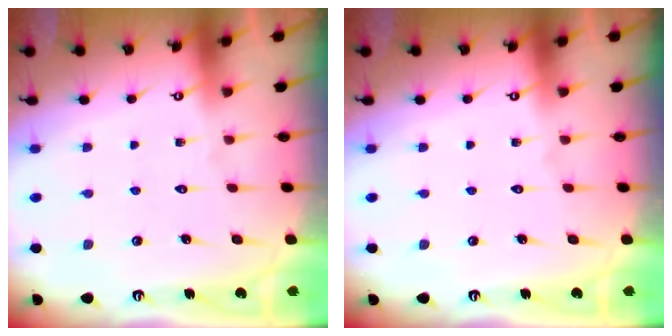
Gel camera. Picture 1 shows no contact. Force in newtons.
{"total": 0.0}